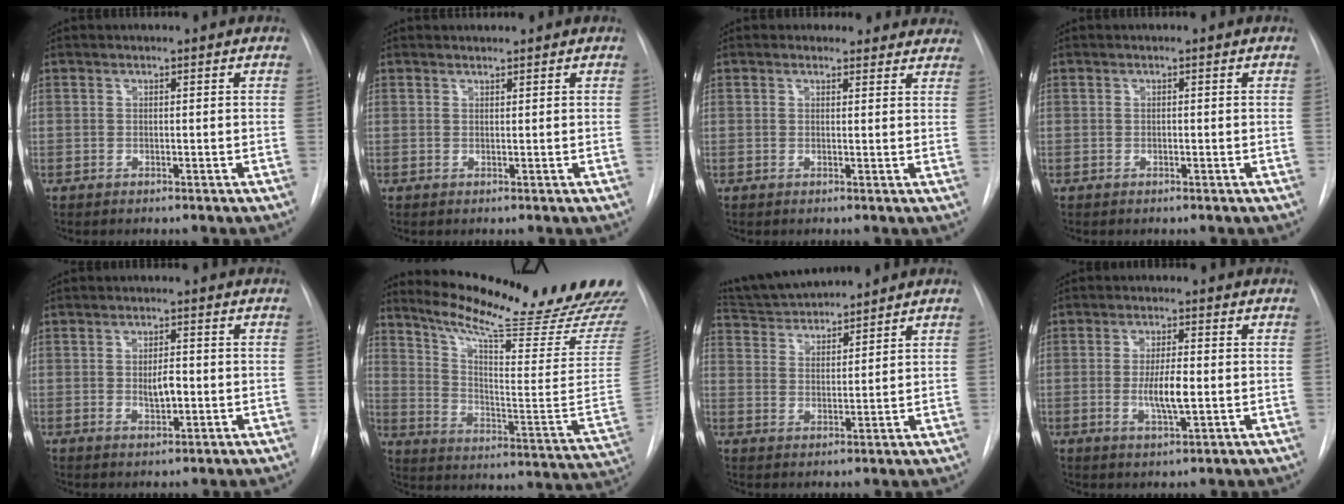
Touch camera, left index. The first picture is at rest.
{"total": 1.0, "force": [1.0, 0.0, -0.1], "torque": [-0.006, 0.007, 0.021]}
{"total": 7.6, "force": [6.9, 3.0, 0.2], "torque": [0.036, 0.004, 0.050]}
{"total": 0.0}
{"total": 3.2, "force": [-0.3, 1.2, 2.9], "torque": [-0.048, -0.001, -0.001]}
{"total": 28.4, "force": [24.2, 0.6, 15.0], "torque": [-0.236, -0.109, 0.327]}
{"total": 9.1, "force": [8.8, 0.6, 2.2], "torque": [-0.047, 0.025, 0.165]}
{"total": 5.4, "force": [-0.6, 1.1, 5.2], "torque": [-0.099, -0.008, -0.008]}